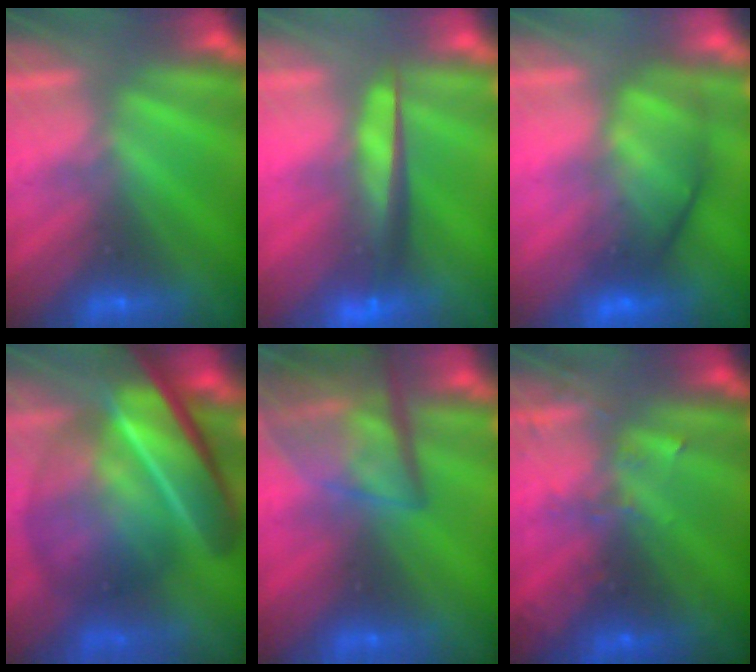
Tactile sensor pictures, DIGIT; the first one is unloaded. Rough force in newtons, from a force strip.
{"total": 6.9}
{"total": 5.5}
{"total": 5.8}
{"total": 6.8}
{"total": 3.1}